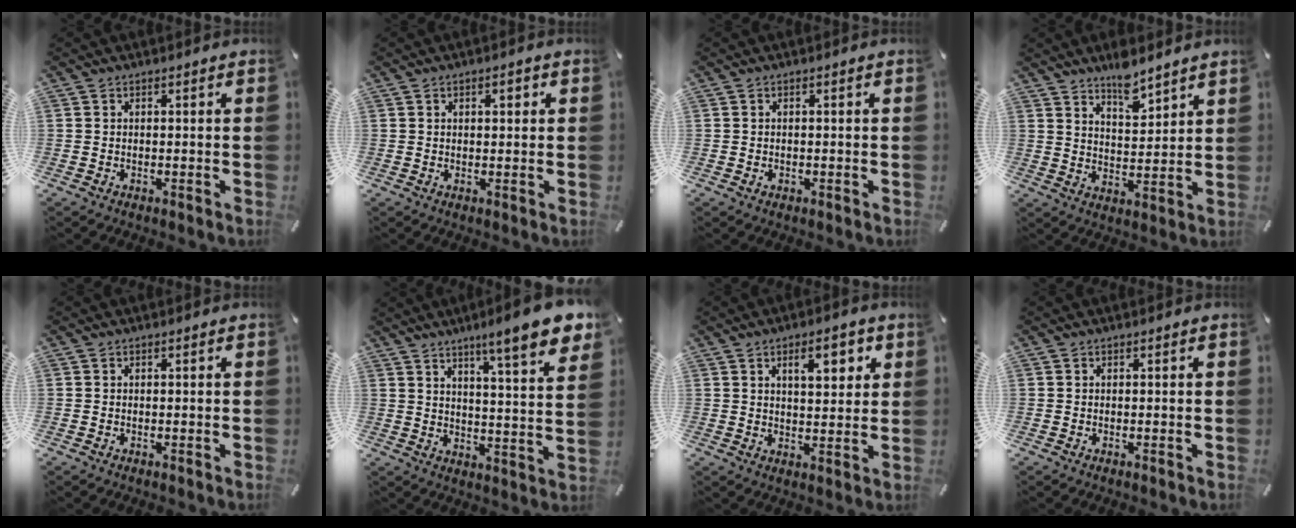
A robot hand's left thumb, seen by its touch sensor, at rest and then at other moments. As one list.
[{"total": 2.3, "force": [0.9, 1.1, 1.8], "torque": [-0.030, 0.003, 0.011]}, {"total": 0.6, "force": [0.0, 0.5, 0.4], "torque": [-0.007, 0.002, -0.002]}, {"total": 7.1, "force": [6.3, 2.3, 2.2], "torque": [-0.030, -0.043, 0.112]}, {"total": 0.0}, {"total": 12.0, "force": [9.1, 1.3, 7.8], "torque": [-0.118, -0.063, 0.144]}, {"total": 7.7, "force": [3.7, 3.2, 5.9], "torque": [-0.077, -0.011, 0.054]}, {"total": 0.0}]